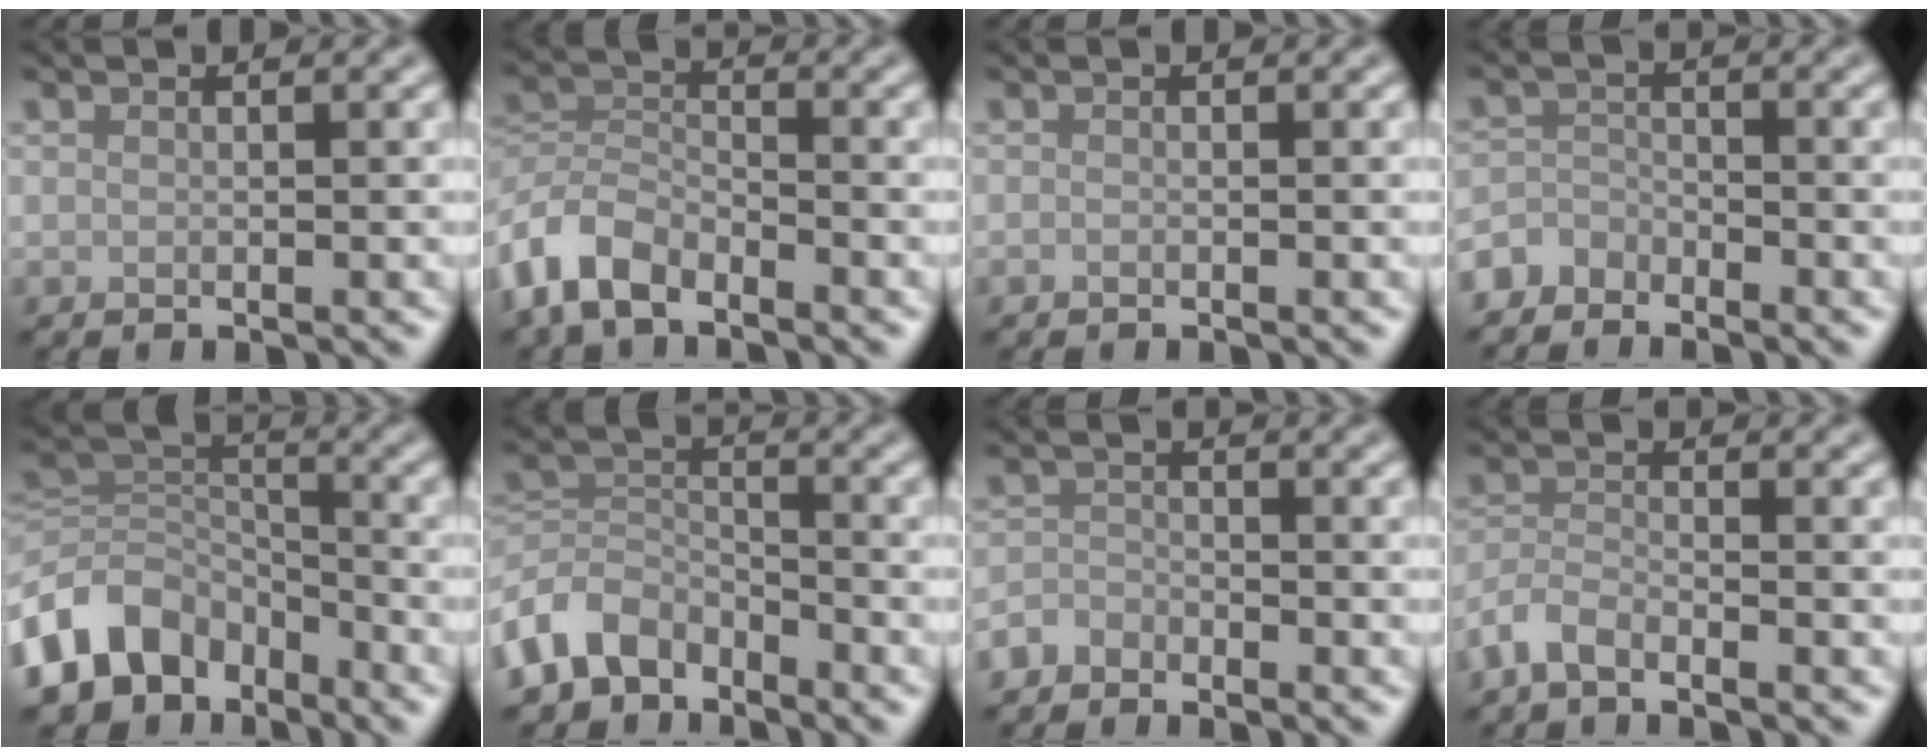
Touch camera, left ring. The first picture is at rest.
{"total": 5.8, "force": [-4.4, 2.9, 2.5], "torque": [-0.048, -0.003, -0.099]}
{"total": 0.0}
{"total": 2.4, "force": [-2.1, 1.0, -0.1], "torque": [0.003, 0.004, -0.053]}
{"total": 8.7, "force": [-5.2, 6.0, 3.4], "torque": [-0.060, -0.005, -0.113]}
{"total": 5.4, "force": [-3.8, 3.4, 1.9], "torque": [-0.033, -0.003, -0.087]}
{"total": 1.8, "force": [-1.6, 0.8, 0.1], "torque": [-0.001, 0.003, -0.040]}
{"total": 2.5, "force": [-2.0, 0.7, 1.1], "torque": [-0.024, 0.001, -0.052]}